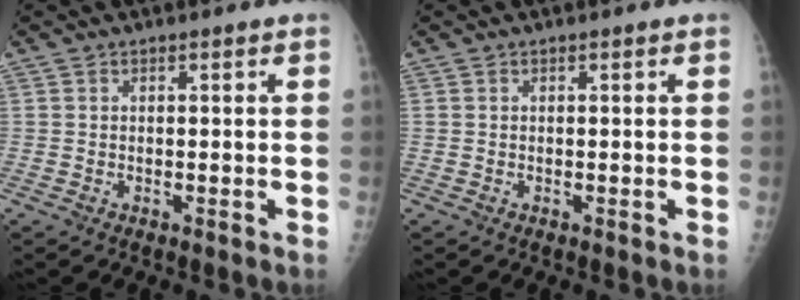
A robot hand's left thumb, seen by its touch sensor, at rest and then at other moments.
{"total": 0.0}